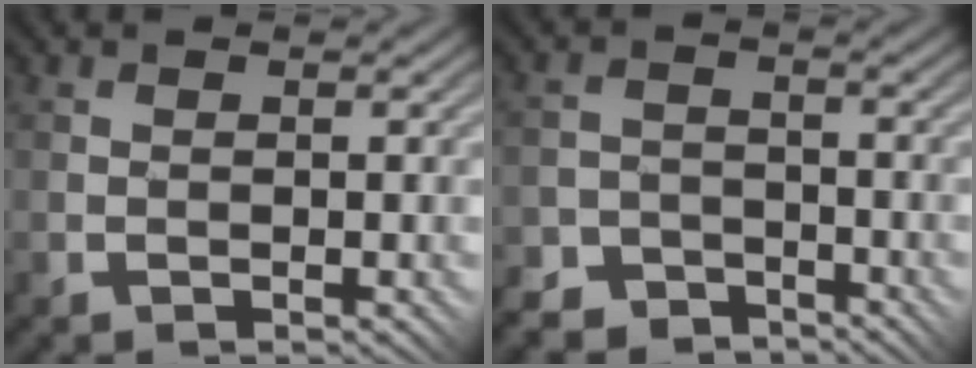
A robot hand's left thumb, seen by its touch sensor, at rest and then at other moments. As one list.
[{"total": 6.7, "force": [-5.9, 3.2, 0.4], "torque": [0.000, 0.000, -0.094]}]